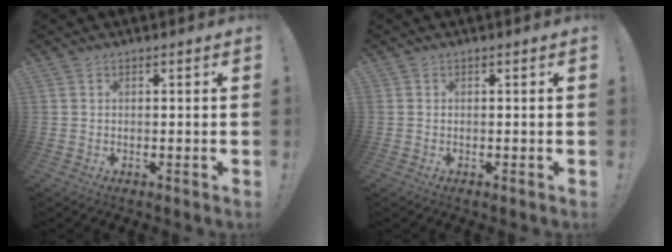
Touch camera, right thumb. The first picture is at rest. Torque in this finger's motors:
{"motor_torque": [0.73, 0.72, 0.15, 0.04, 0.09]}